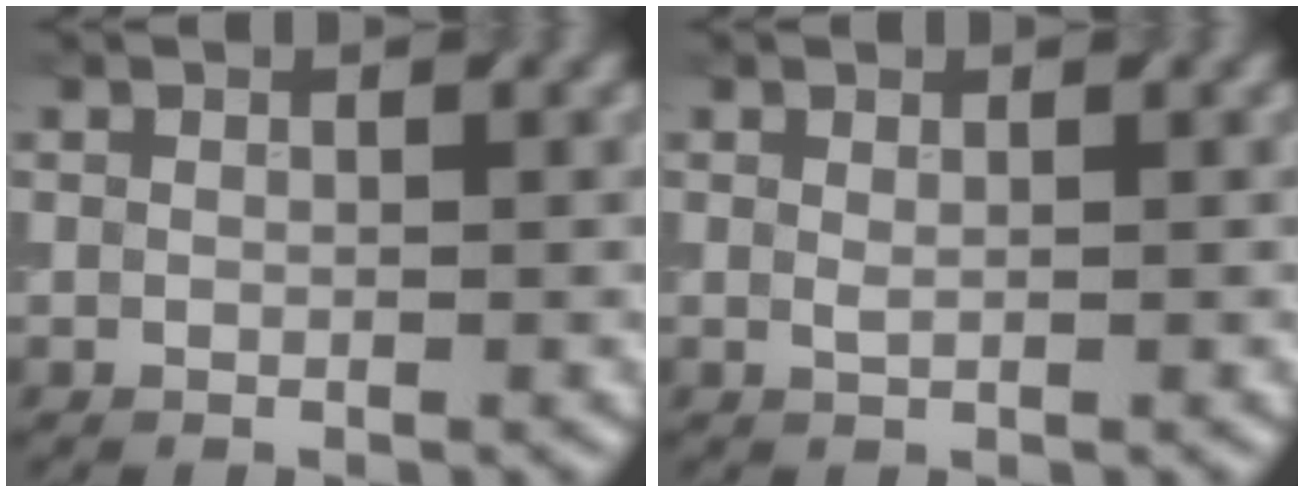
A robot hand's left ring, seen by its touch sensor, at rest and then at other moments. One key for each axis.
{"total": 0.7, "fx": 0.1, "fy": 0.4, "fz": 0.6, "tx": -0.010, "ty": 0.004, "tz": 0.009}